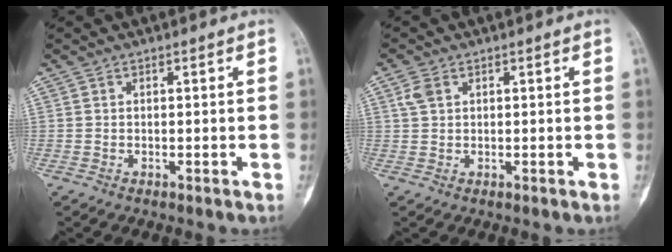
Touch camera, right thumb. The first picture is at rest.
{"total": 2.4, "force": [0.9, 1.6, 1.5], "torque": [-0.032, 0.008, 0.019]}